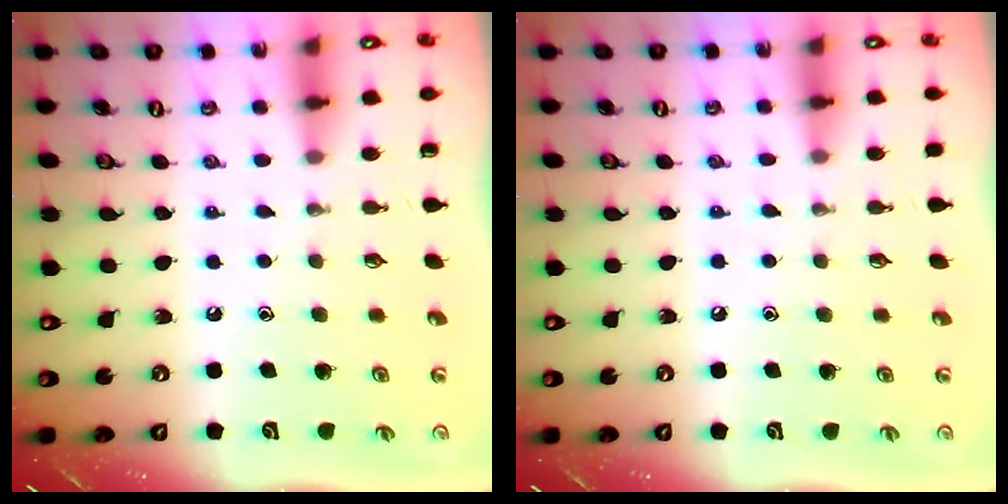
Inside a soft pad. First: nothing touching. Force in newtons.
{"total": 3.5, "press": 3.5, "slide": 0.5}